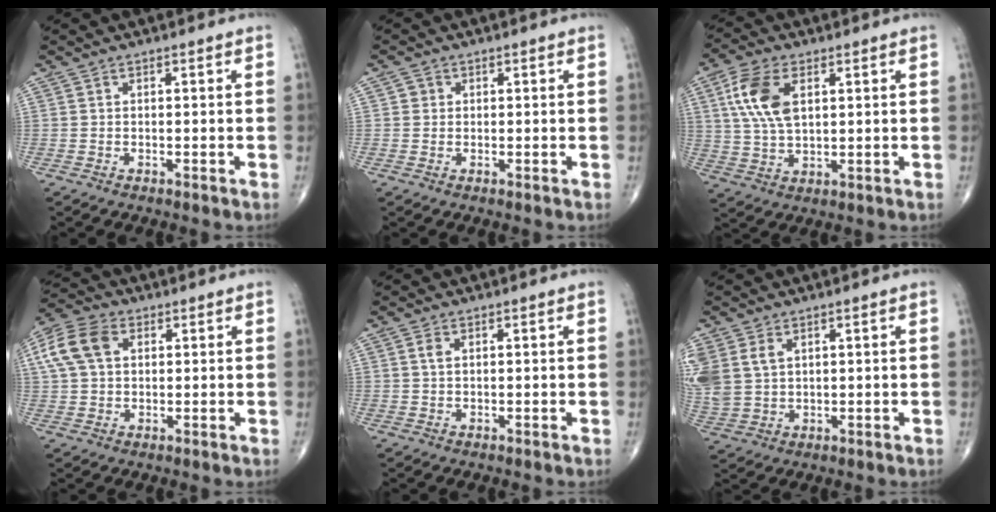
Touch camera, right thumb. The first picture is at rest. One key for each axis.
{"total": 1.9, "fx": 0.4, "fy": 1.8, "fz": 0.4, "tx": 0.002, "ty": 0.001, "tz": 0.003}
{"total": 10.4, "fx": 3.2, "fy": 5.6, "fz": 8.2, "tx": -0.169, "ty": -0.003, "tz": 0.062}
{"total": 10.4, "fx": 3.0, "fy": 7.1, "fz": 6.9, "tx": -0.142, "ty": 0.018, "tz": 0.054}
{"total": 1.6, "fx": 0.5, "fy": 0.9, "fz": 1.2, "tx": -0.027, "ty": 0.004, "tz": 0.011}
{"total": 10.6, "fx": 3.4, "fy": 7.6, "fz": 6.5, "tx": -0.170, "ty": 0.002, "tz": 0.082}